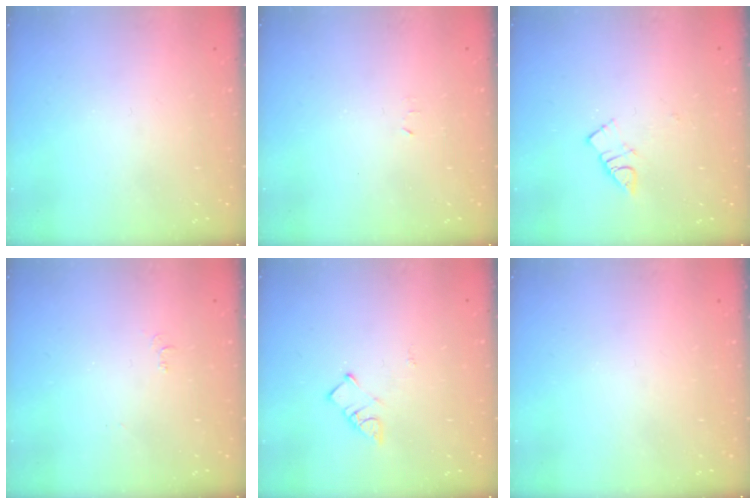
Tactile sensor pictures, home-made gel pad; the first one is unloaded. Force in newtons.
{"total": 2.4, "press": 2.4, "slide": 0.4}
{"total": 4.8, "press": 4.7, "slide": 0.8}
{"total": 6.1, "press": 6.1, "slide": 0.7}
{"total": 3.6, "press": 3.5, "slide": 0.4}
{"total": 0.0}